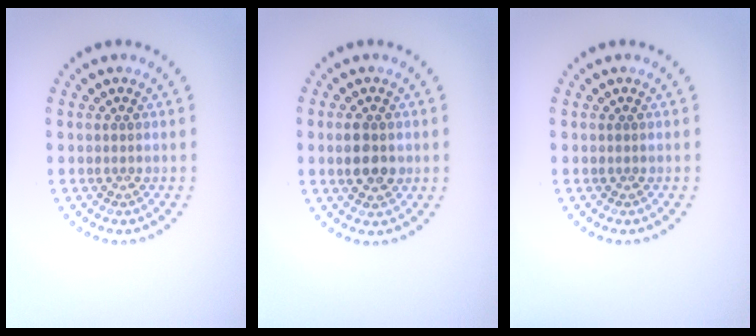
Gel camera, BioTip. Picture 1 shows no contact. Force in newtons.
{"total": 2.8, "press": 2.8, "slide": 0.3}
{"total": 0.0}